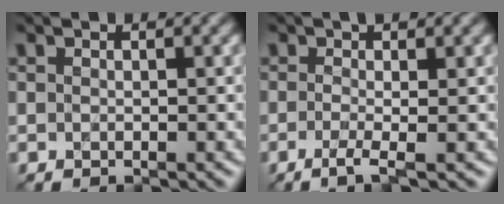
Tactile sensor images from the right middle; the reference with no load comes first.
{"total": 2.7, "force": [-0.6, 0.6, 2.6], "torque": [-0.044, 0.000, -0.020]}